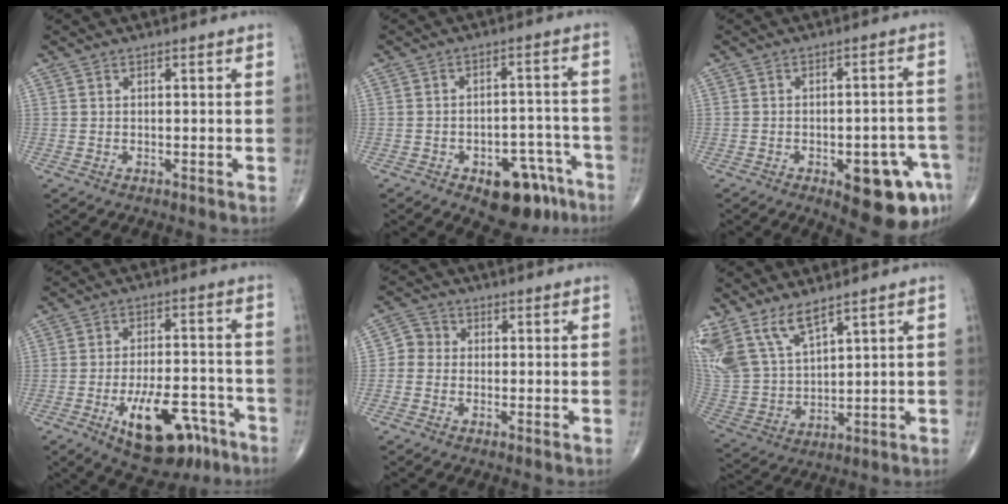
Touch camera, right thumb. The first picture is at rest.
{"total": 11.7, "force": [-6.8, 6.2, 7.1], "torque": [-0.057, 0.054, -0.086]}
{"total": 12.9, "force": [-6.0, 5.0, 10.3], "torque": [-0.097, 0.032, -0.064]}
{"total": 15.4, "force": [-7.7, 7.1, 11.3], "torque": [-0.150, 0.040, -0.106]}
{"total": 3.4, "force": [-0.4, 3.2, 1.2], "torque": [-0.003, 0.007, -0.022]}
{"total": 13.4, "force": [9.2, 5.6, 7.9], "torque": [-0.162, -0.035, 0.201]}